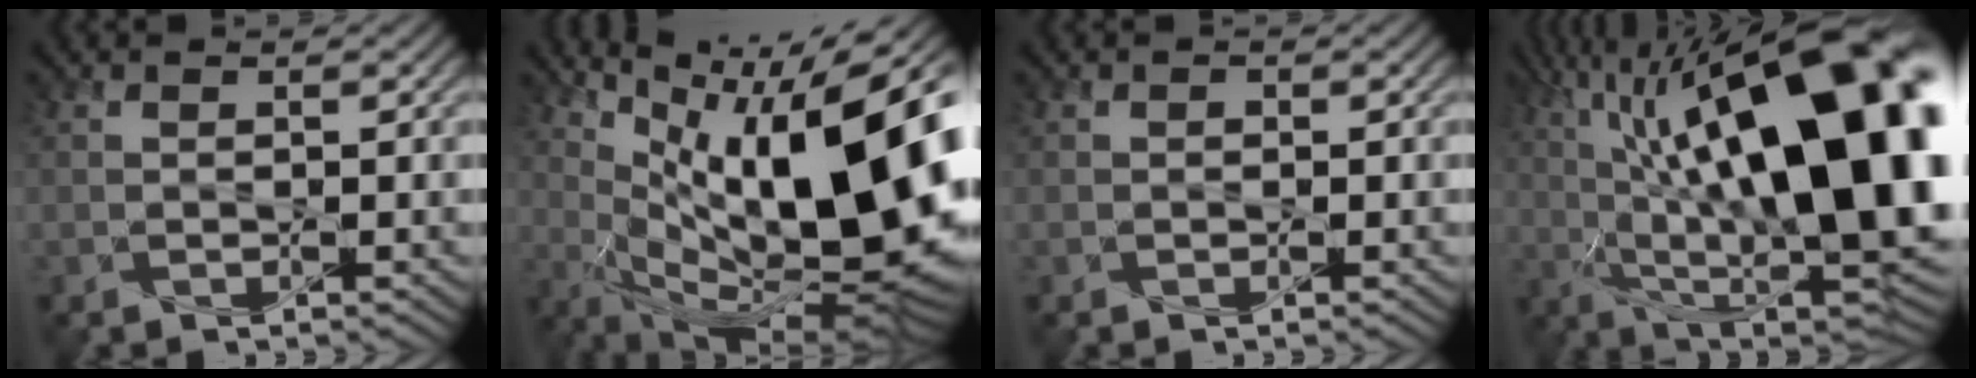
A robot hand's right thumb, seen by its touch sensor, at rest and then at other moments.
{"total": 20.1, "force": [3.5, 7.5, 18.4], "torque": [-0.269, 0.013, 0.069]}
{"total": 0.6, "force": [0.0, 0.5, 0.3], "torque": [-0.003, -0.003, 0.000]}
{"total": 24.0, "force": [4.5, 9.6, 21.6], "torque": [-0.349, 0.043, 0.063]}